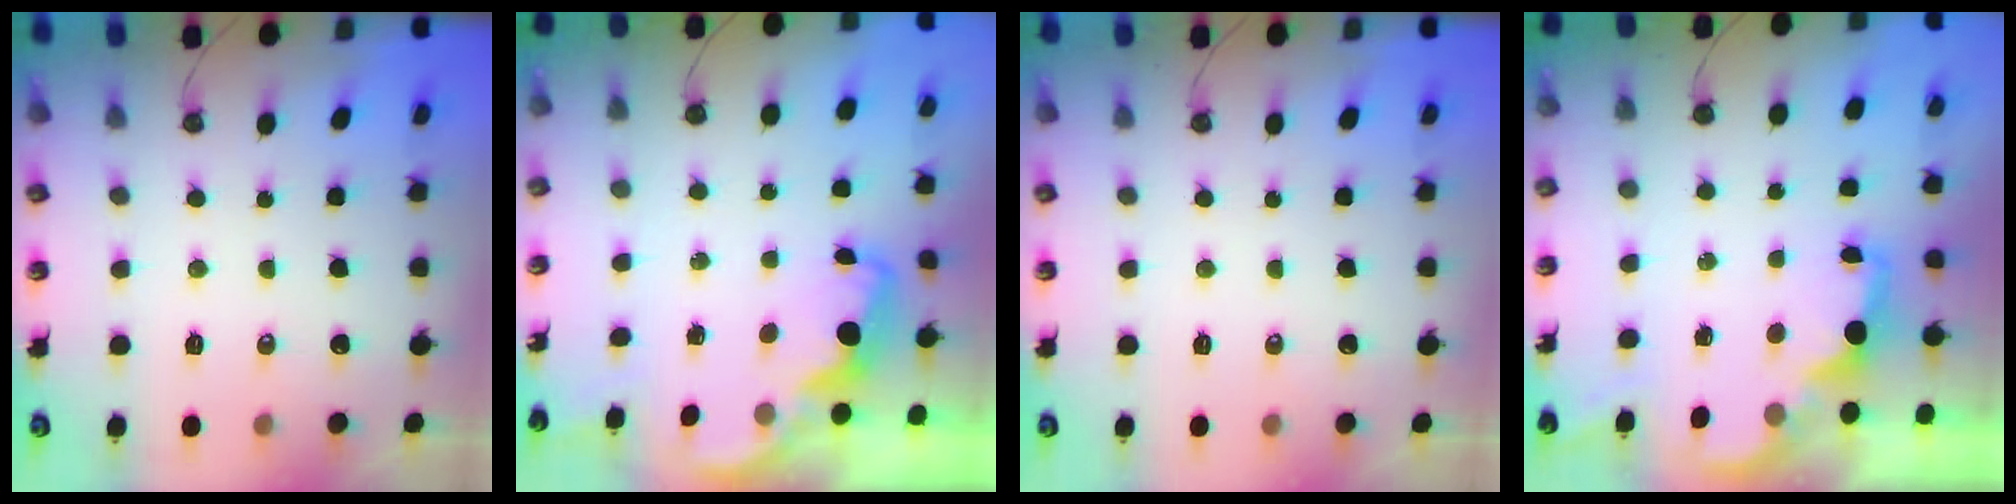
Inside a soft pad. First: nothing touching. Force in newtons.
{"total": 2.2, "press": 2.2, "slide": 0.6}
{"total": 0.0}
{"total": 1.6, "press": 1.4, "slide": 0.7}